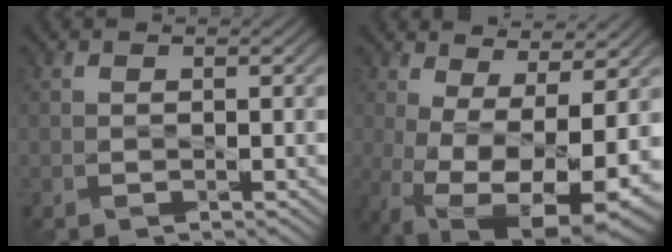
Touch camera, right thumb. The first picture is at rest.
{"total": 14.7, "force": [-3.1, 6.7, 12.7], "torque": [-0.228, -0.039, -0.024]}